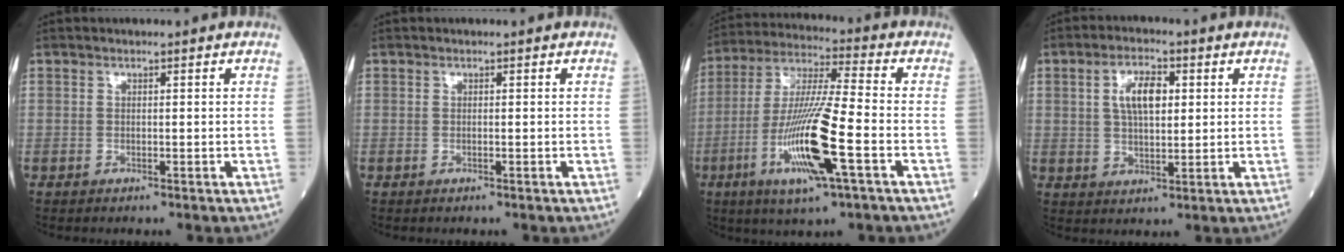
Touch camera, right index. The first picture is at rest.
{"total": 0.0}
{"total": 15.8, "force": [-5.2, 0.8, 14.9], "torque": [-0.302, -0.017, -0.098]}
{"total": 6.5, "force": [1.7, 2.7, 5.6], "torque": [-0.107, 0.010, 0.033]}